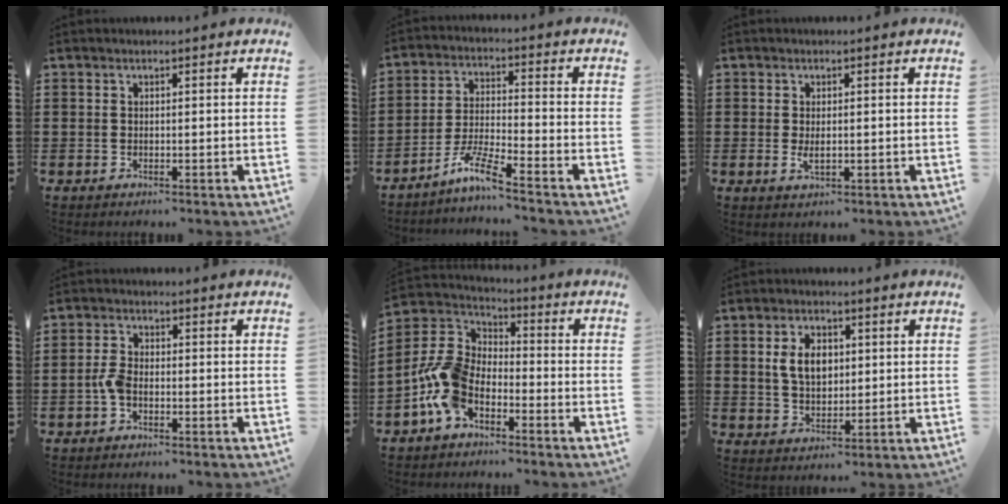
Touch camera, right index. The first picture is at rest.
{"total": 6.6, "force": [-5.4, -0.2, 3.8], "torque": [-0.090, -0.013, -0.107]}
{"total": 1.7, "force": [0.1, 0.8, 1.6], "torque": [-0.029, 0.003, 0.001]}
{"total": 2.8, "force": [-1.1, 1.5, 2.2], "torque": [-0.059, -0.002, -0.025]}
{"total": 9.5, "force": [-4.1, 6.1, 6.0], "torque": [-0.175, -0.002, -0.091]}
{"total": 5.5, "force": [1.1, 3.4, 4.1], "torque": [-0.089, 0.008, 0.014]}